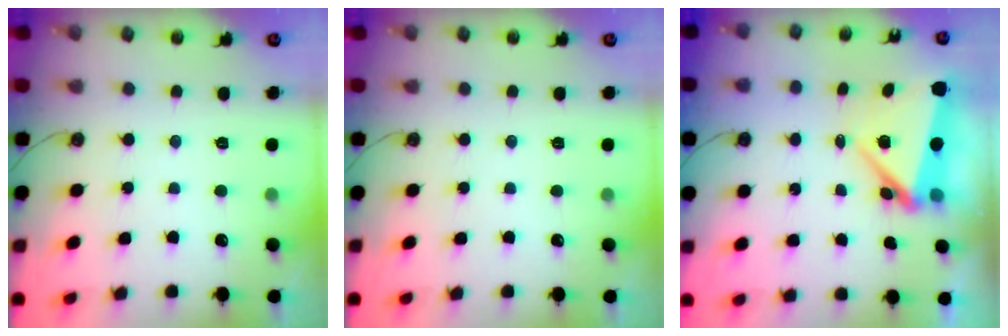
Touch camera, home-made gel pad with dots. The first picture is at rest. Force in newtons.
{"total": 1.5, "press": 0.8, "slide": 1.3}
{"total": 6.8, "press": 6.7, "slide": 1.0}